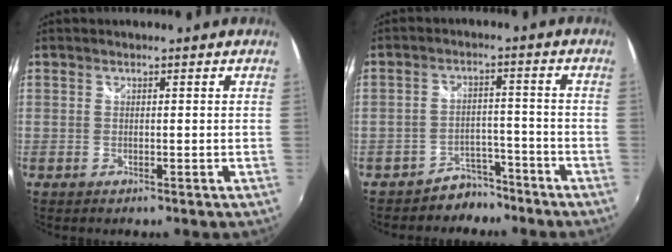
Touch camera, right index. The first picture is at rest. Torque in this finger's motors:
{"motor_torque": [-0.57, -0.01, -0.72, -0.17]}